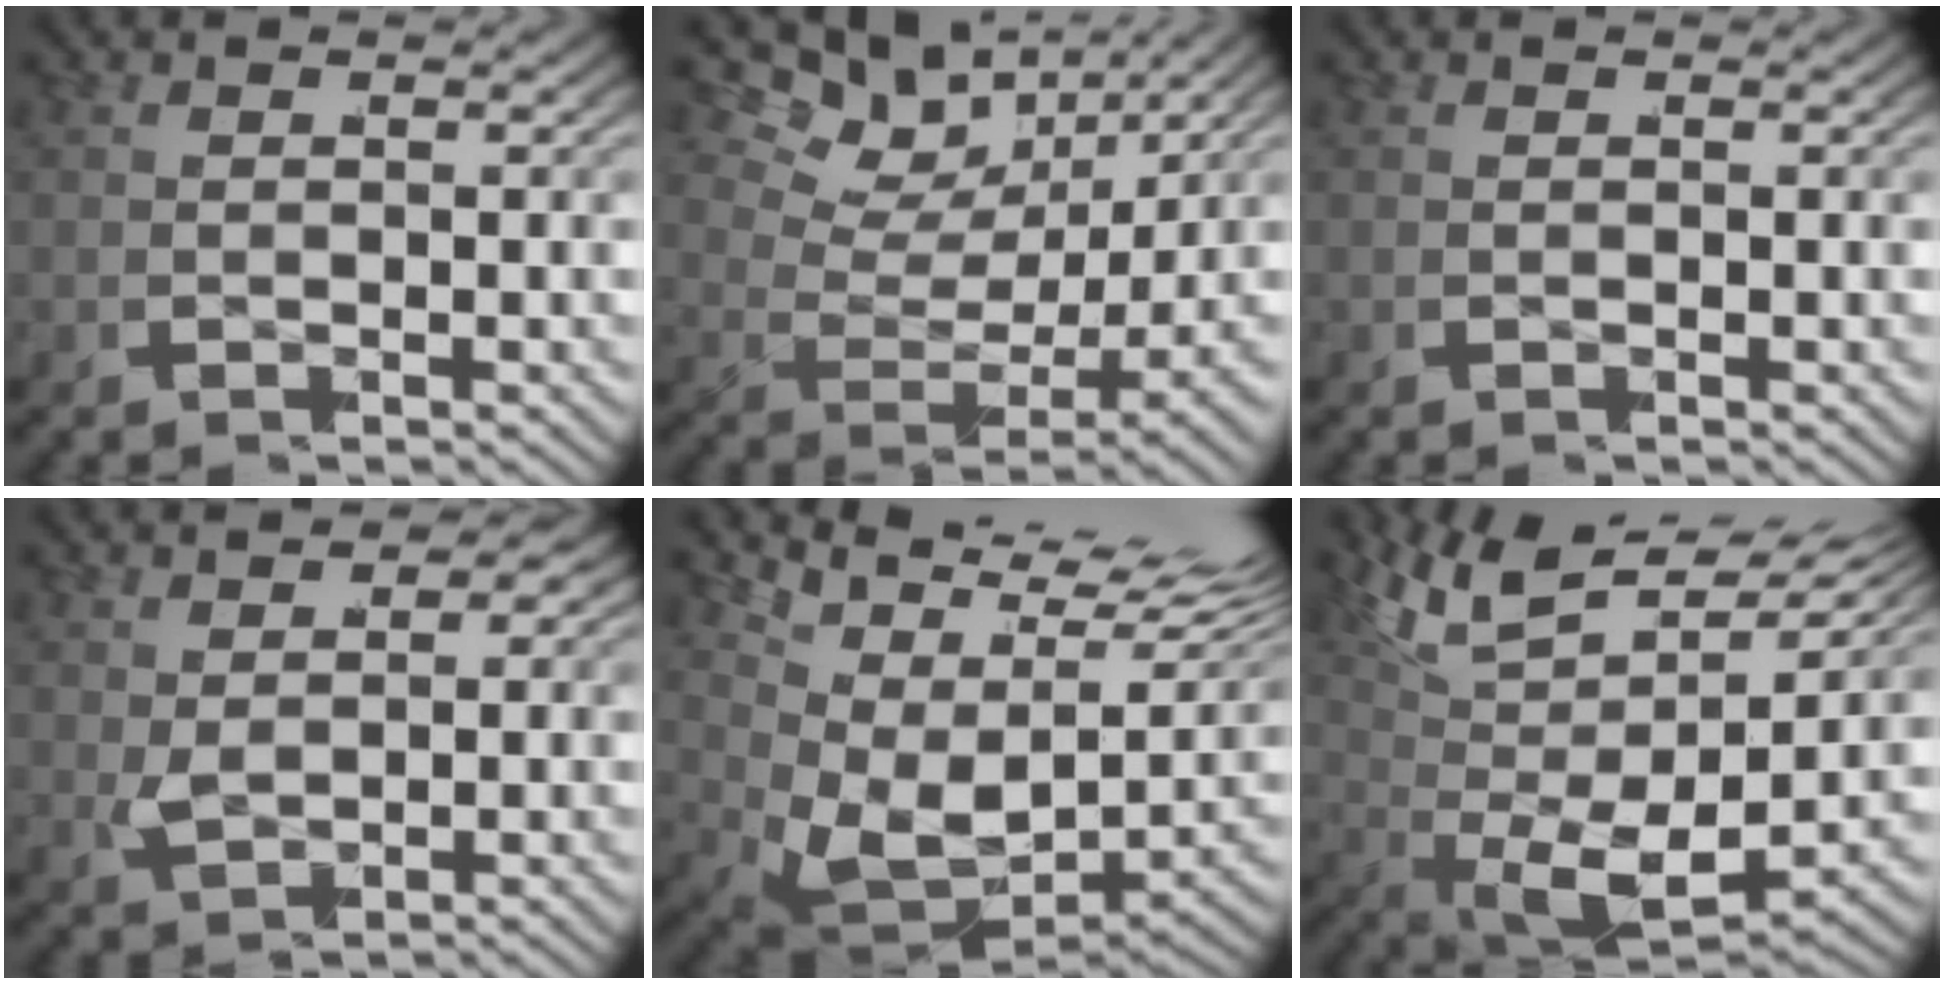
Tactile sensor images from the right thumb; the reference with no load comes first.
{"total": 5.3, "force": [3.0, 2.8, 3.4], "torque": [-0.065, 0.001, 0.044]}
{"total": 0.0}
{"total": 2.6, "force": [0.7, 1.9, 1.7], "torque": [-0.028, -0.010, 0.017]}
{"total": 14.5, "force": [3.5, 9.3, 10.5], "torque": [-0.170, 0.002, 0.043]}
{"total": 12.7, "force": [2.5, 8.3, 9.3], "torque": [-0.205, -0.032, 0.050]}